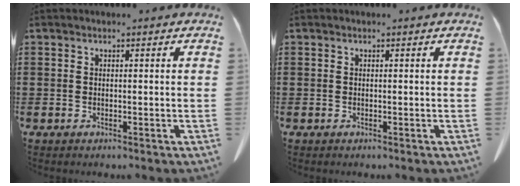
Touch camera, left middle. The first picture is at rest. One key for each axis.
{"total": 0.0}